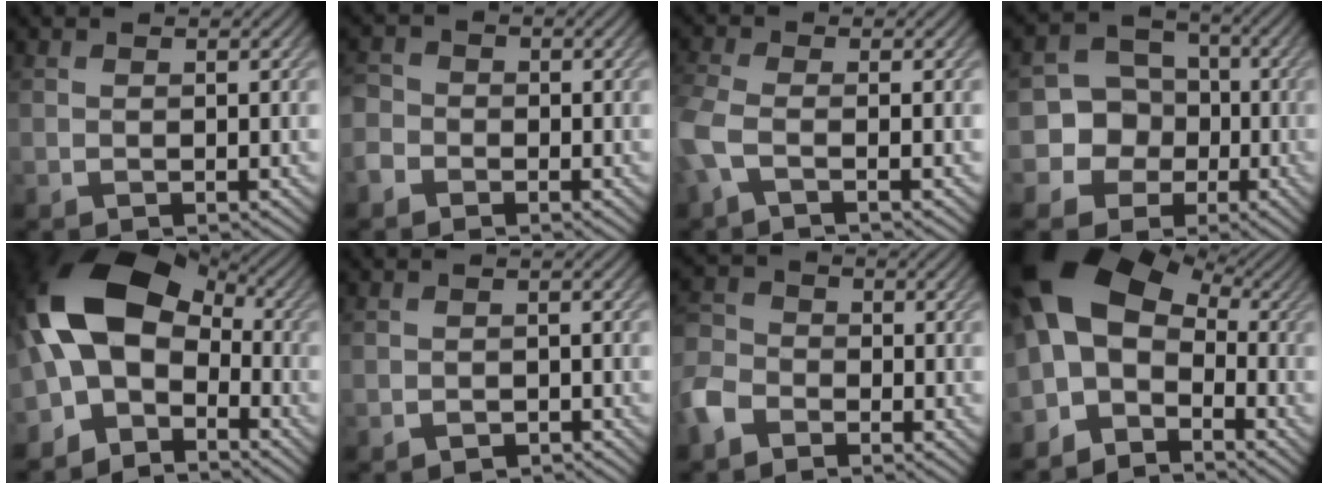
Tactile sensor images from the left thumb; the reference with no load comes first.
{"total": 2.8, "force": [-1.8, 2.1, 0.5], "torque": [-0.021, 0.001, -0.046]}
{"total": 3.9, "force": [-1.7, 1.2, 3.3], "torque": [-0.087, -0.005, -0.051]}
{"total": 7.1, "force": [-1.7, 6.7, 1.9], "torque": [-0.036, 0.001, -0.063]}
{"total": 13.8, "force": [-2.3, 8.8, 10.3], "torque": [-0.198, 0.006, -0.063]}
{"total": 0.9, "force": [-0.7, 0.5, 0.2], "torque": [-0.002, -0.002, -0.014]}
{"total": 5.3, "force": [-3.4, 3.5, 2.1], "torque": [-0.063, 0.004, -0.085]}
{"total": 10.4, "force": [-1.9, 7.0, 7.5], "torque": [-0.148, 0.004, -0.055]}